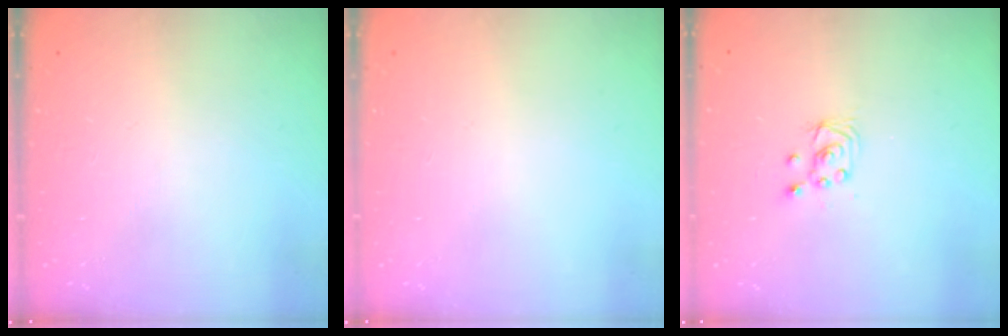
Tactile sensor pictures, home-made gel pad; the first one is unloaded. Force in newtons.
{"total": 0.0}
{"total": 3.4, "press": 3.4, "slide": 0.3}